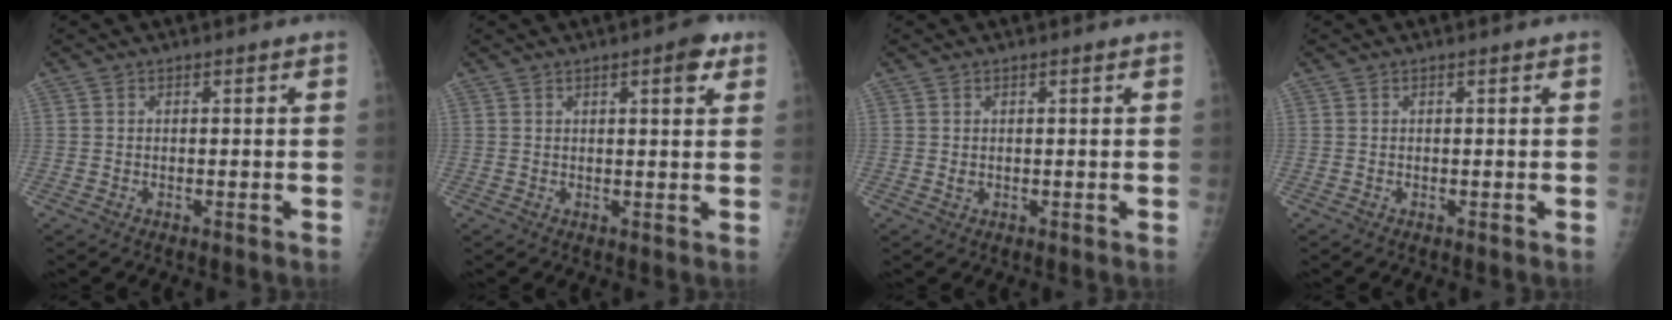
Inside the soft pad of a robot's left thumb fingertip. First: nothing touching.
{"total": 4.1, "force": [2.2, 1.1, 3.3], "torque": [-0.036, -0.007, 0.025]}
{"total": 1.0, "force": [0.4, 0.5, 0.7], "torque": [-0.010, -0.003, 0.011]}
{"total": 0.0}